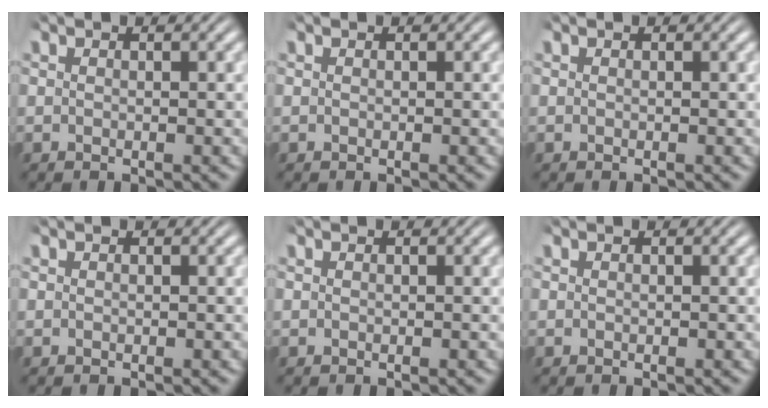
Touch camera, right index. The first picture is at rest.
{"total": 0.0}
{"total": 0.0}
{"total": 0.0}
{"total": 0.0}
{"total": 0.0}